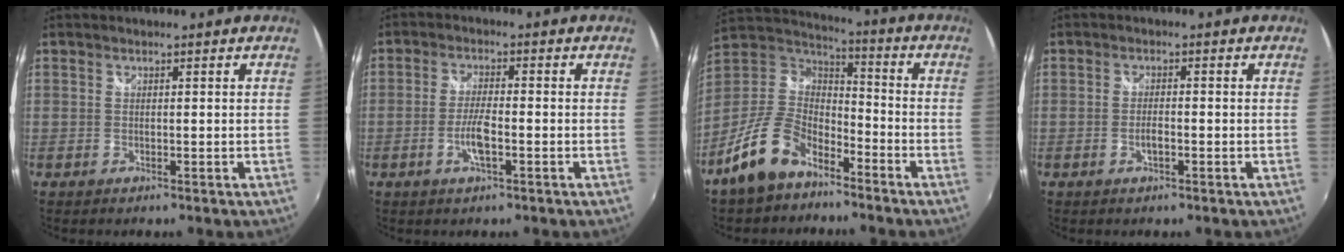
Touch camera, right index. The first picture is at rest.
{"total": 4.8, "force": [-1.8, 0.9, 4.3], "torque": [-0.091, -0.002, -0.035]}
{"total": 13.9, "force": [-9.0, 7.4, 7.7], "torque": [-0.174, 0.008, -0.164]}
{"total": 2.2, "force": [-0.9, 0.6, 1.9], "torque": [-0.039, 0.000, -0.018]}